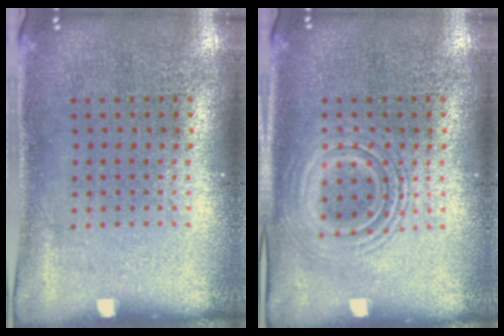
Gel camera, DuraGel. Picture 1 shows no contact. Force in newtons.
{"total": 2.3, "press": 2.3, "slide": 0.4}